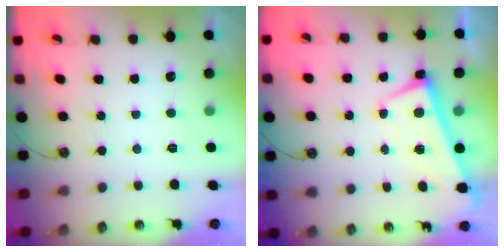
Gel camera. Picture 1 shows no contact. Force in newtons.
{"total": 1.2, "press": 0.9, "slide": 0.9}